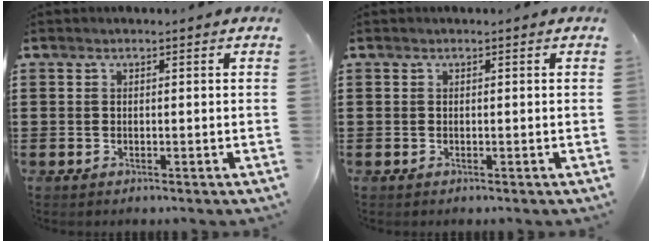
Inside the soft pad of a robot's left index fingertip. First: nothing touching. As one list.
[{"total": 0.0}]